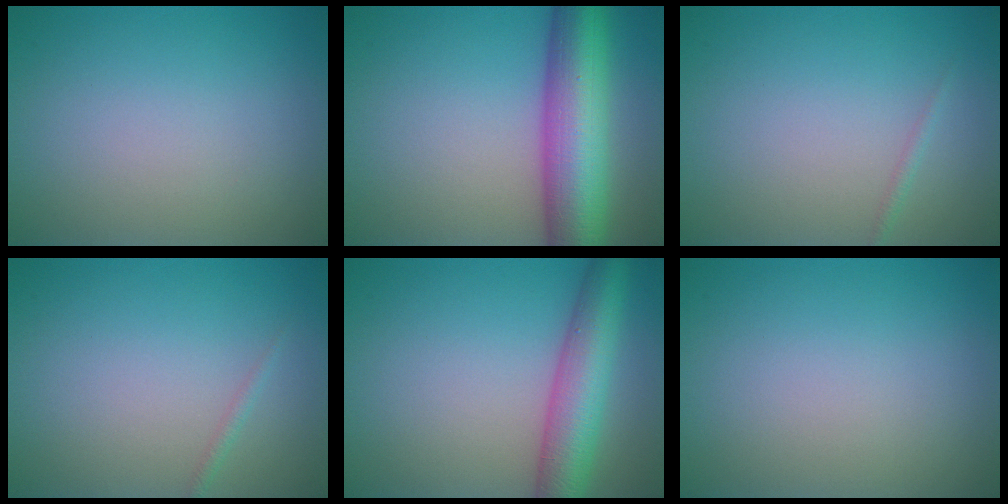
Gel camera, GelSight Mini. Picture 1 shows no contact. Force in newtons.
{"total": 10.8, "press": 10.8, "slide": 0.4}
{"total": 0.6, "press": 0.6, "slide": 0.1}
{"total": 0.7, "press": 0.7, "slide": 0.0}
{"total": 6.6, "press": 6.6, "slide": 0.3}
{"total": 0.0}